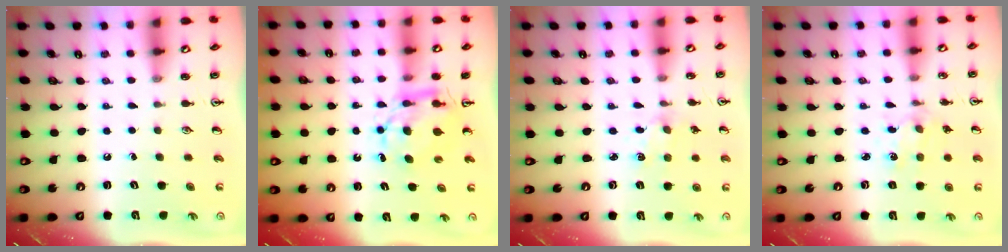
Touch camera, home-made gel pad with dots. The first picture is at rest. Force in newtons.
{"total": 6.9, "press": 6.9, "slide": 0.5}
{"total": 2.4, "press": 2.4, "slide": 0.3}
{"total": 2.1, "press": 2.1, "slide": 0.4}